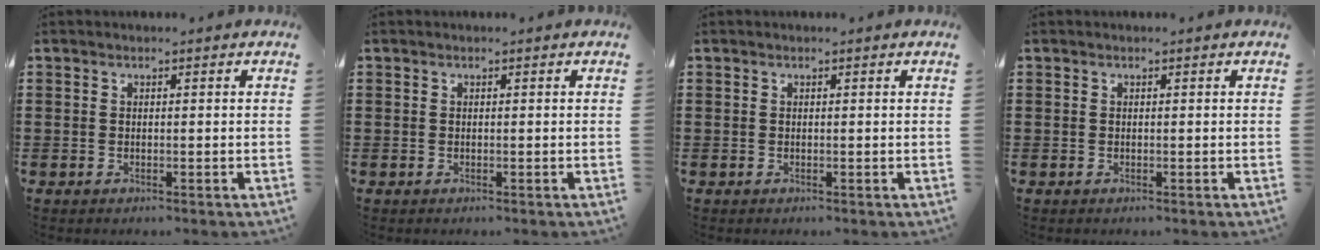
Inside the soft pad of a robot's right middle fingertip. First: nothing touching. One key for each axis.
{"total": 0.0}
{"total": 0.0}
{"total": 0.0}